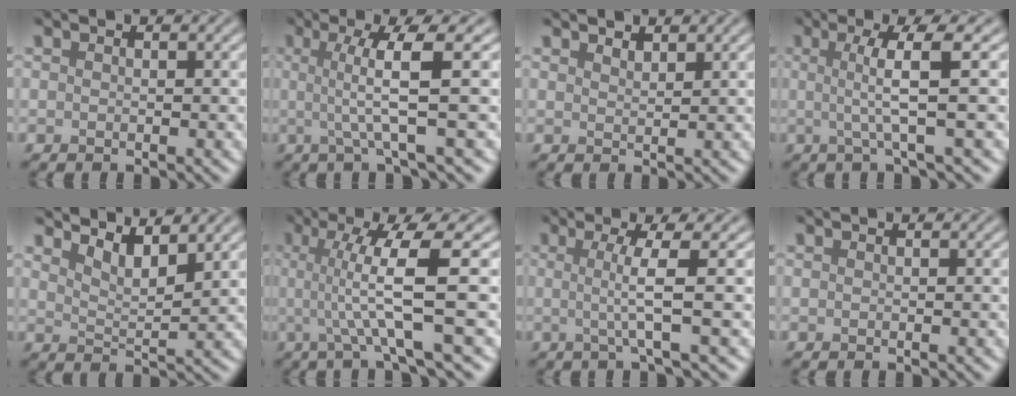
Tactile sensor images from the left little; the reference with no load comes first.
{"total": 5.6, "force": [0.5, 0.8, 5.5], "torque": [-0.093, 0.003, 0.008]}
{"total": 1.3, "force": [1.2, 0.4, 0.3], "torque": [-0.008, -0.002, 0.024]}
{"total": 4.7, "force": [0.5, 0.7, 4.6], "torque": [-0.079, 0.003, 0.006]}
{"total": 3.2, "force": [2.8, 0.6, 1.5], "torque": [-0.027, -0.008, 0.050]}
{"total": 7.2, "force": [0.4, 1.1, 7.1], "torque": [-0.115, 0.005, 0.004]}
{"total": 3.8, "force": [0.1, 0.5, 3.7], "torque": [-0.066, -0.002, -0.004]}
{"total": 0.0}